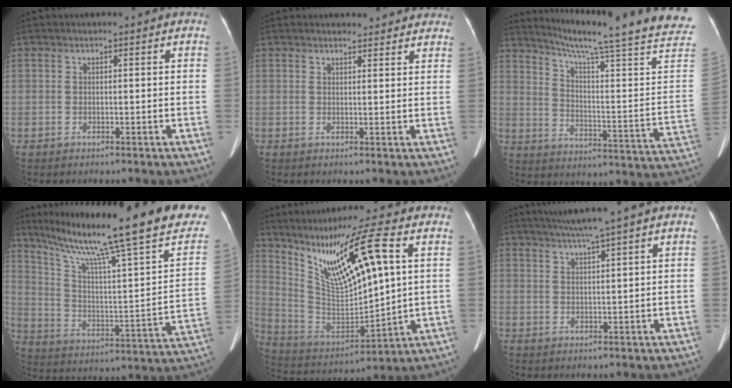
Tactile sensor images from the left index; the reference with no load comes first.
{"total": 6.0, "force": [5.7, 1.7, 1.0], "torque": [0.003, 0.003, 0.048]}
{"total": 25.9, "force": [22.0, -2.0, 13.6], "torque": [-0.214, -0.107, 0.281]}
{"total": 29.3, "force": [22.2, 1.6, 19.0], "torque": [-0.305, -0.047, 0.306]}
{"total": 17.3, "force": [6.8, 3.2, 15.6], "torque": [-0.301, 0.013, 0.136]}
{"total": 5.0, "force": [3.7, -1.4, 3.0], "torque": [-0.052, 0.010, 0.068]}